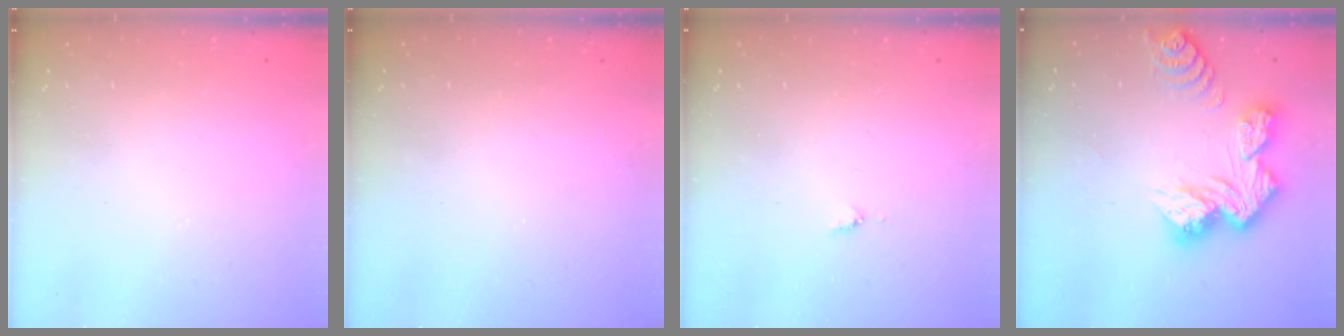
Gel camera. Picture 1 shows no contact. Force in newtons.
{"total": 0.0}
{"total": 3.5, "press": 3.5, "slide": 0.5}
{"total": 14.2, "press": 14.1, "slide": 1.6}